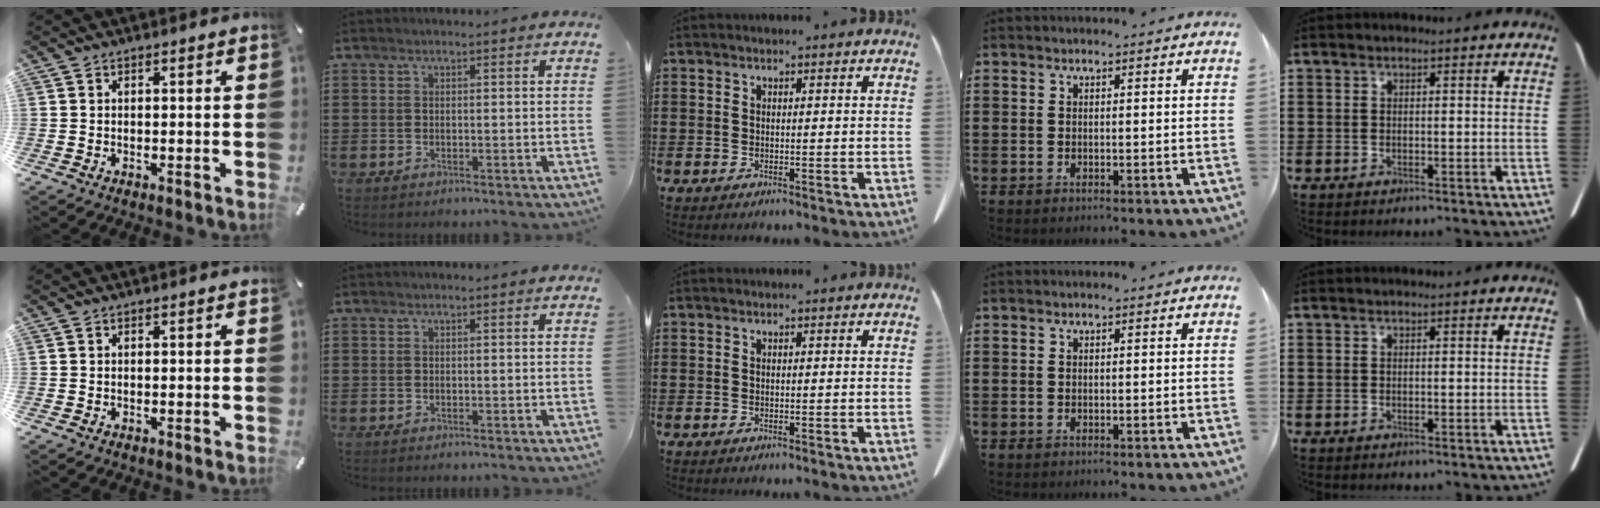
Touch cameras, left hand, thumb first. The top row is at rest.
{}